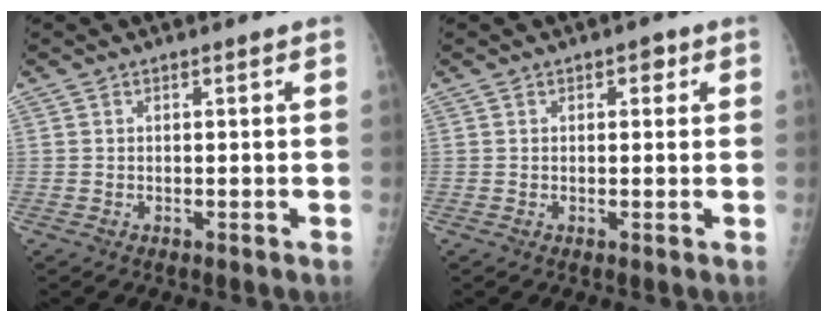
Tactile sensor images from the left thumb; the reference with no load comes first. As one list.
[{"total": 1.9, "force": [0.8, 1.2, 1.2], "torque": [-0.001, 0.001, 0.007]}]